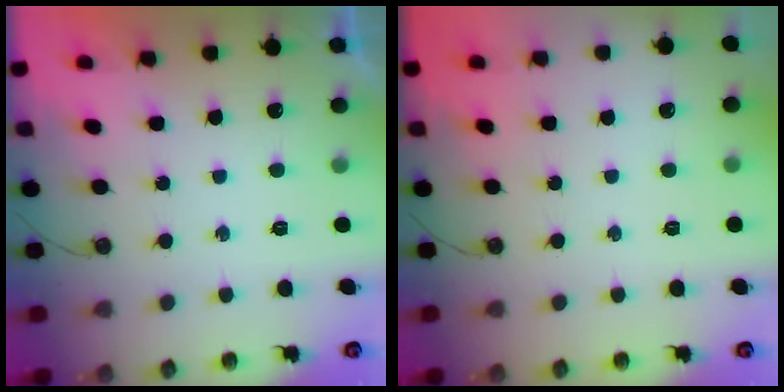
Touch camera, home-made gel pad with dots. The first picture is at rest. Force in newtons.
{"total": 0.0}